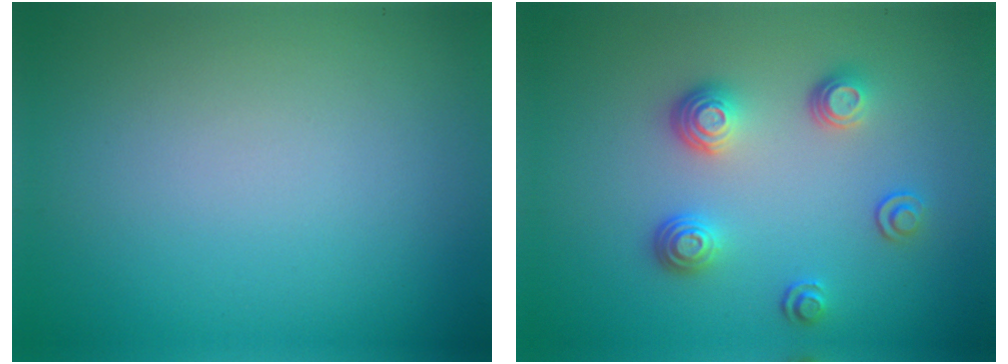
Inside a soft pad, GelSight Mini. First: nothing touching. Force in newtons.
{"total": 3.3, "press": 2.7, "slide": 1.9}